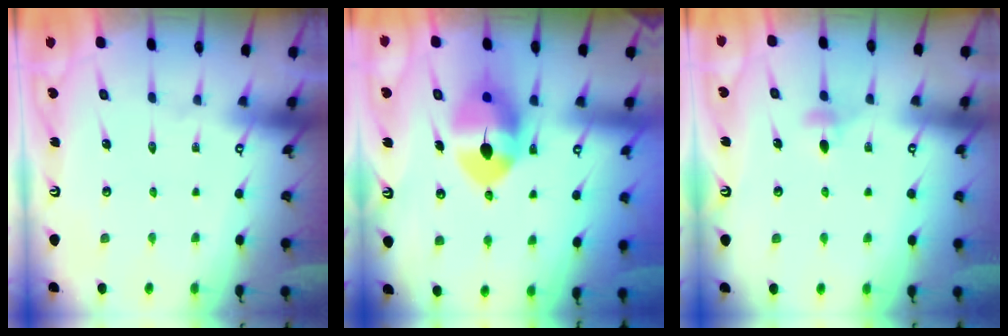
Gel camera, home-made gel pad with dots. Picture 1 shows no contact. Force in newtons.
{"total": 10.4, "press": 10.3, "slide": 1.7}
{"total": 3.8, "press": 3.7, "slide": 0.8}